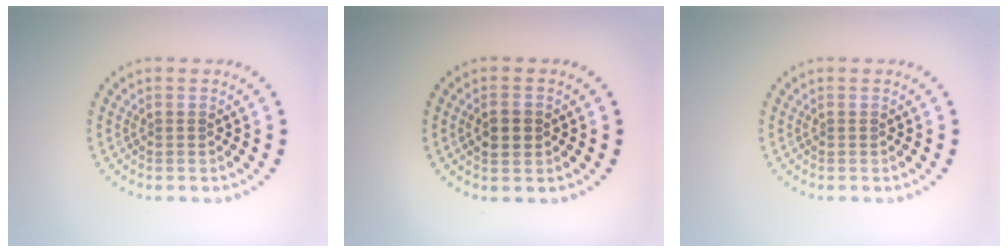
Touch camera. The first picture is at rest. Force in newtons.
{"total": 2.0, "press": 2.0, "slide": 0.1}
{"total": 0.0}